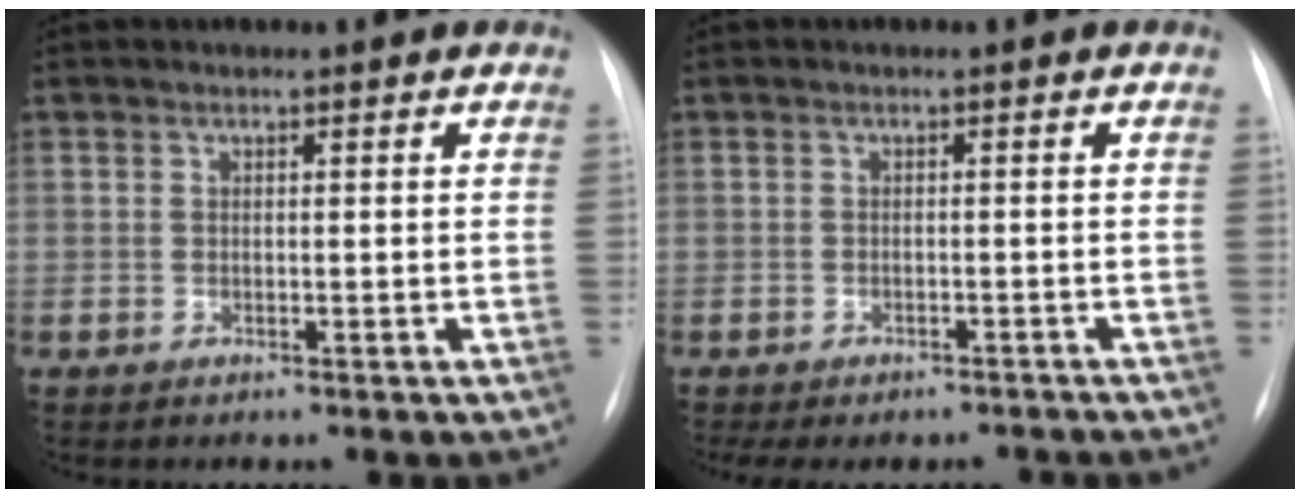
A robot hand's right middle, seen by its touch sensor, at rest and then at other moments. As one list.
[{"total": 9.1, "force": [-7.8, 3.7, 2.7], "torque": [-0.041, 0.004, -0.093]}]